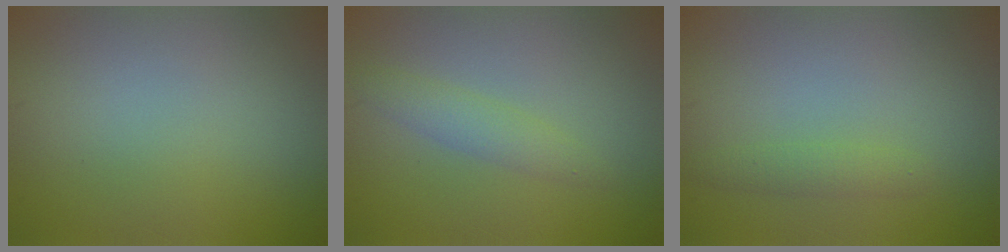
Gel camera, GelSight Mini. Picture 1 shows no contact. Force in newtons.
{"total": 1.8, "press": 1.8, "slide": 0.1}
{"total": 1.3, "press": 1.3, "slide": 0.0}